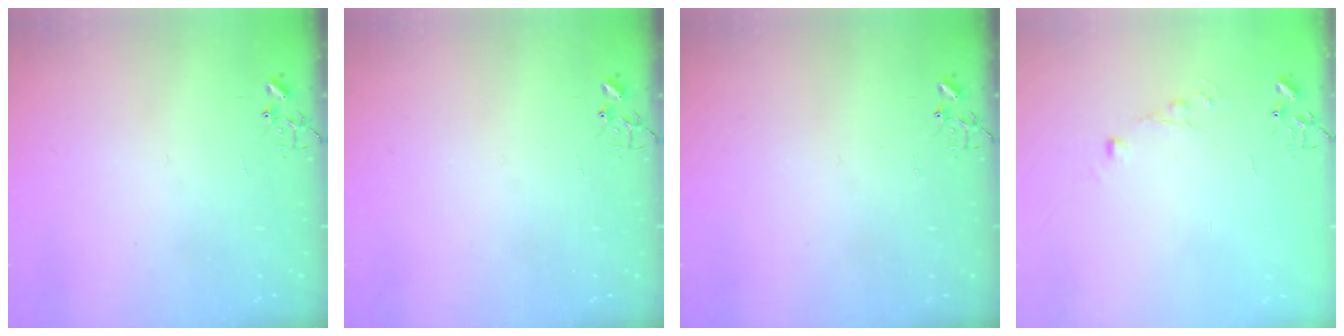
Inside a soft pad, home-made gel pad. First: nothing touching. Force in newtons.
{"total": 0.0}
{"total": 0.0}
{"total": 4.4, "press": 4.4, "slide": 0.5}